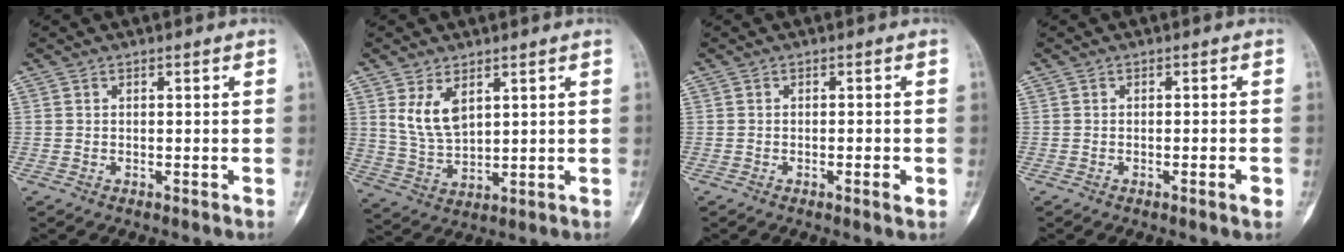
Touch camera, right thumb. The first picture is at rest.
{"total": 7.2, "force": [3.3, 3.9, 5.1], "torque": [-0.089, -0.021, 0.078]}
{"total": 2.0, "force": [-0.6, 0.4, 1.8], "torque": [-0.031, 0.000, -0.009]}
{"total": 1.9, "force": [-0.8, 0.2, 1.7], "torque": [-0.028, 0.001, -0.010]}